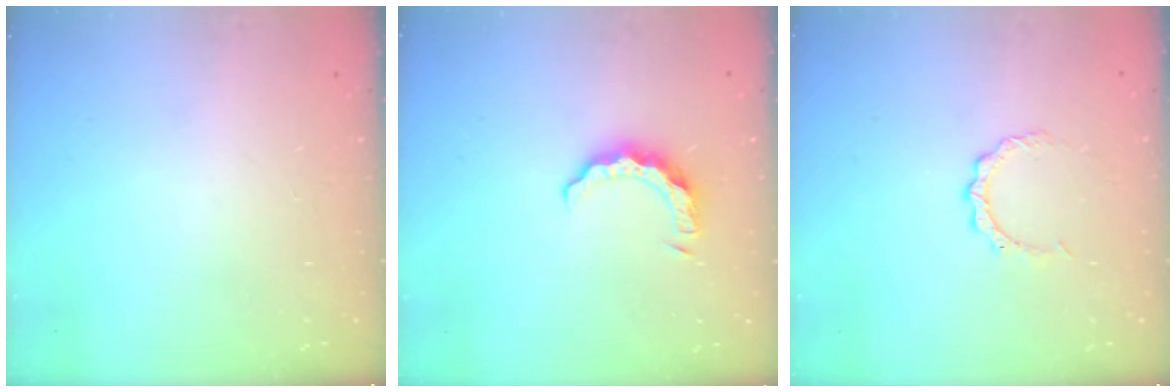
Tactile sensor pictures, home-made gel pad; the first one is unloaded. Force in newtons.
{"total": 7.4, "press": 7.4, "slide": 0.6}
{"total": 3.4, "press": 3.4, "slide": 0.3}